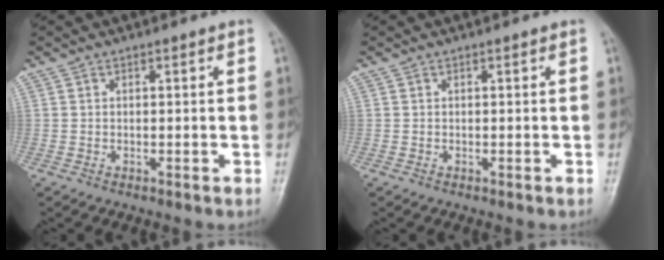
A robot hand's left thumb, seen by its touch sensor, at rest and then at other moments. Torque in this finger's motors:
{"motor_torque": [0.00, 0.00, 0.00, 0.00, 0.00]}